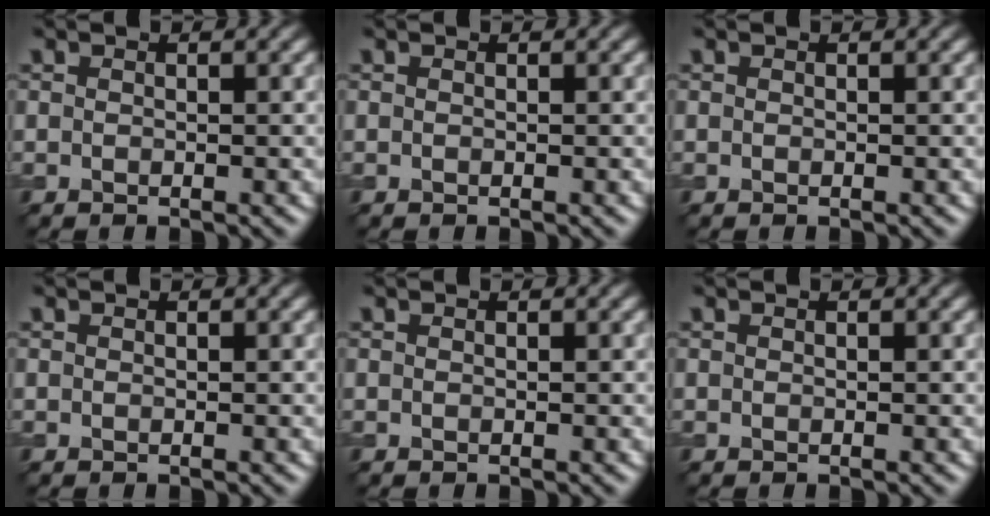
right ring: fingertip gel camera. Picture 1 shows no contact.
{"total": 0.0}
{"total": 0.0}
{"total": 0.0}
{"total": 0.0}
{"total": 0.0}